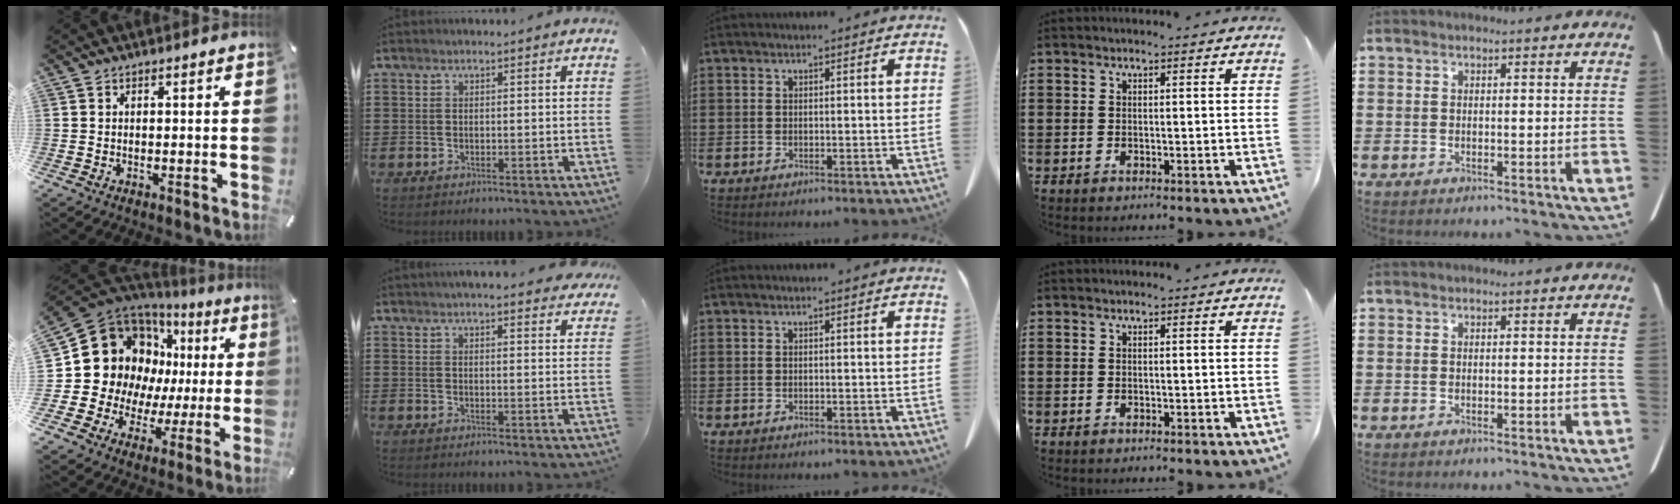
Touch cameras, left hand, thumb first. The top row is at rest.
{"thumb": {"total": 19.2, "force": [6.4, 15.5, 9.4], "torque": [-0.170, -0.053, 0.137]}, "index": {"total": 3.7, "force": [3.6, 0.0, 1.1], "torque": [-0.033, -0.007, 0.065]}}